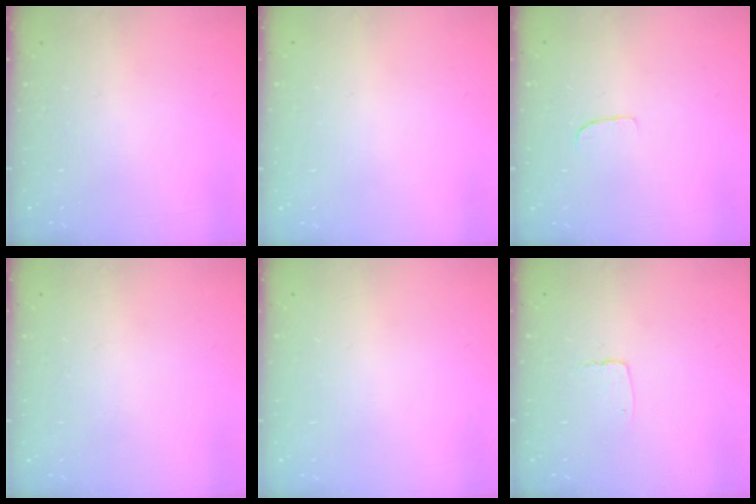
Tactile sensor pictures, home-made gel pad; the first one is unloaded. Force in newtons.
{"total": 0.0}
{"total": 4.7, "press": 4.7, "slide": 0.3}
{"total": 0.0}
{"total": 0.0}
{"total": 2.9, "press": 2.9, "slide": 0.2}